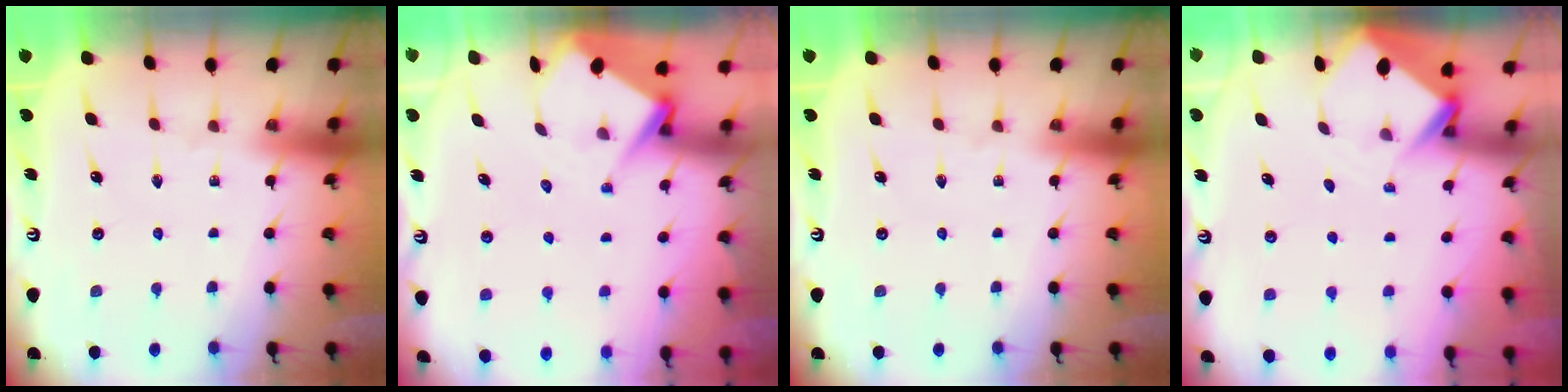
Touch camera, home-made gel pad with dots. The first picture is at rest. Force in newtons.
{"total": 5.4, "press": 5.4, "slide": 0.2}
{"total": 0.0}
{"total": 3.5, "press": 3.4, "slide": 0.3}